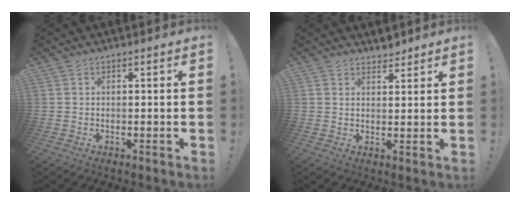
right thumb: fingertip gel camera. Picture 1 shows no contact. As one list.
[{"total": 3.2, "force": [2.9, 1.2, 0.5], "torque": [0.011, -0.024, 0.050]}]